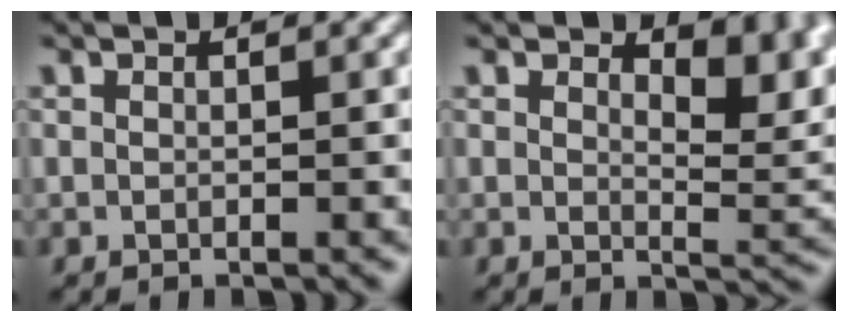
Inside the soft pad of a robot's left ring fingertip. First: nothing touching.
{"total": 5.5, "force": [2.9, 2.4, 4.0], "torque": [-0.045, -0.005, 0.041]}